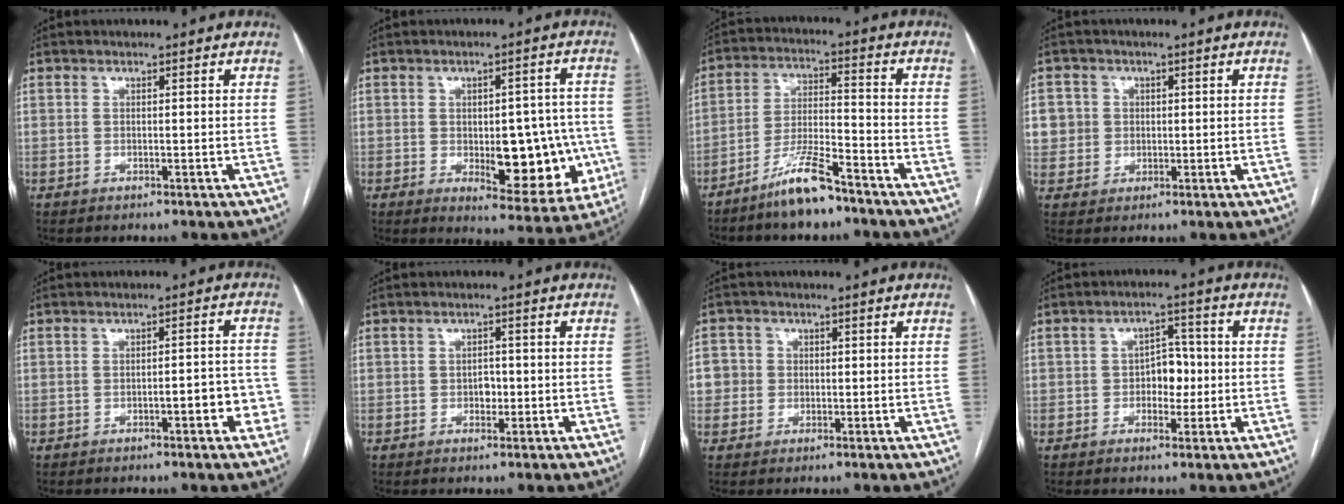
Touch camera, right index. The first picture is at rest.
{"total": 12.9, "force": [-2.4, 5.7, 11.3], "torque": [-0.127, 0.009, -0.013]}
{"total": 8.9, "force": [-6.8, 1.1, 5.6], "torque": [-0.112, -0.012, -0.130]}
{"total": 6.0, "force": [1.0, 5.8, 0.6], "torque": [-0.010, 0.018, 0.024]}
{"total": 4.7, "force": [-1.9, 1.3, 4.1], "torque": [-0.043, 0.017, -0.023]}
{"total": 1.9, "force": [-0.5, 1.3, 1.3], "torque": [-0.016, 0.005, -0.005]}
{"total": 4.2, "force": [0.0, 4.2, 0.4], "torque": [0.003, 0.017, 0.000]}
{"total": 4.8, "force": [-0.6, 3.0, 3.6], "torque": [-0.049, 0.015, -0.010]}